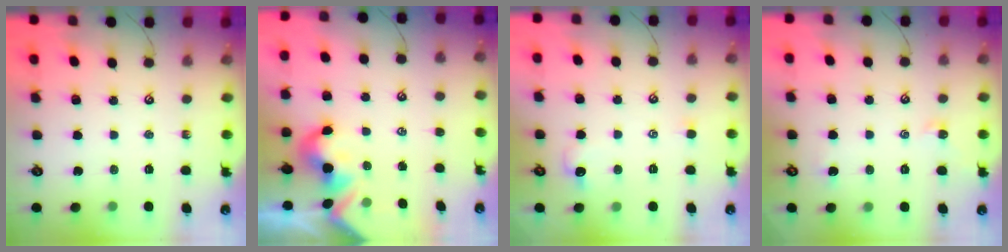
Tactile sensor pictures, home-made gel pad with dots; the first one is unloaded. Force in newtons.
{"total": 2.4, "press": 2.4, "slide": 0.3}
{"total": 1.0, "press": 0.9, "slide": 0.6}
{"total": 0.6, "press": 0.4, "slide": 0.4}